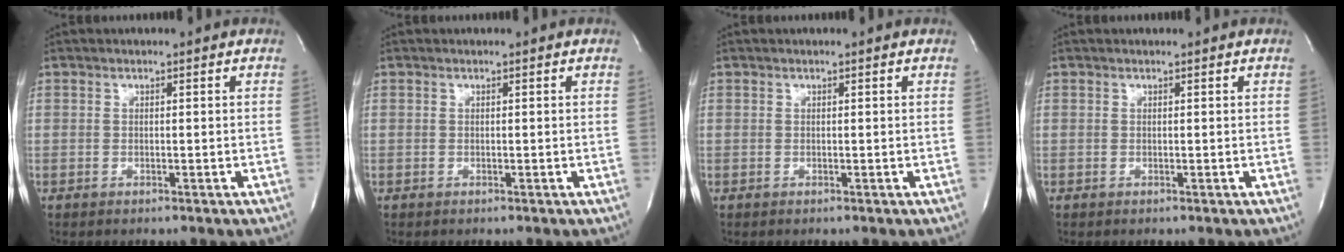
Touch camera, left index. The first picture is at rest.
{"total": 0.0}
{"total": 0.0}
{"total": 0.0}